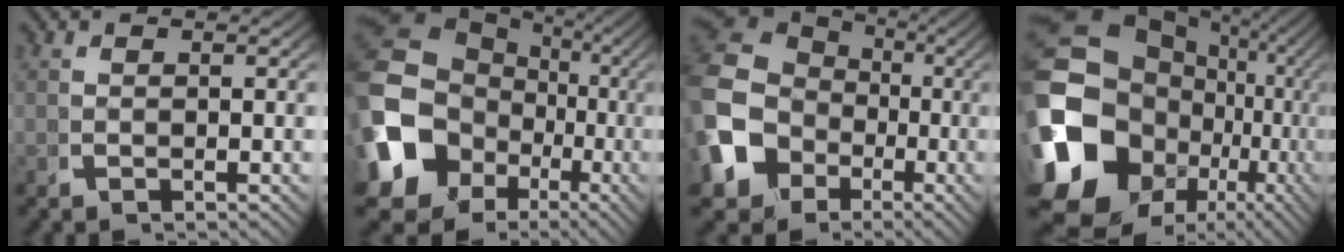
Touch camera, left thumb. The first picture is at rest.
{"total": 17.4, "force": [-2.1, 13.9, 10.3], "torque": [-0.237, -0.080, -0.001]}
{"total": 12.6, "force": [-1.1, 10.4, 7.1], "torque": [-0.173, -0.051, 0.004]}
{"total": 24.4, "force": [-2.1, 18.1, 16.2], "torque": [-0.337, -0.070, -0.018]}